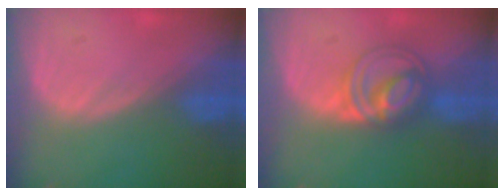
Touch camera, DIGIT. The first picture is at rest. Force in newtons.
{"total": 5.8, "press": 5.8, "slide": 0.2}